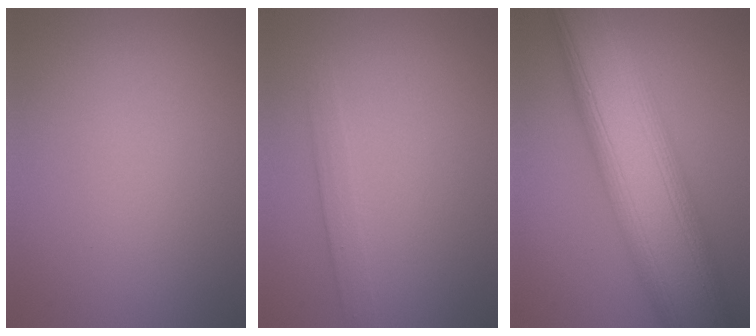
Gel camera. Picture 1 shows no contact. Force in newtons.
{"total": 1.7, "press": 1.7, "slide": 0.1}
{"total": 13.9, "press": 13.8, "slide": 0.7}